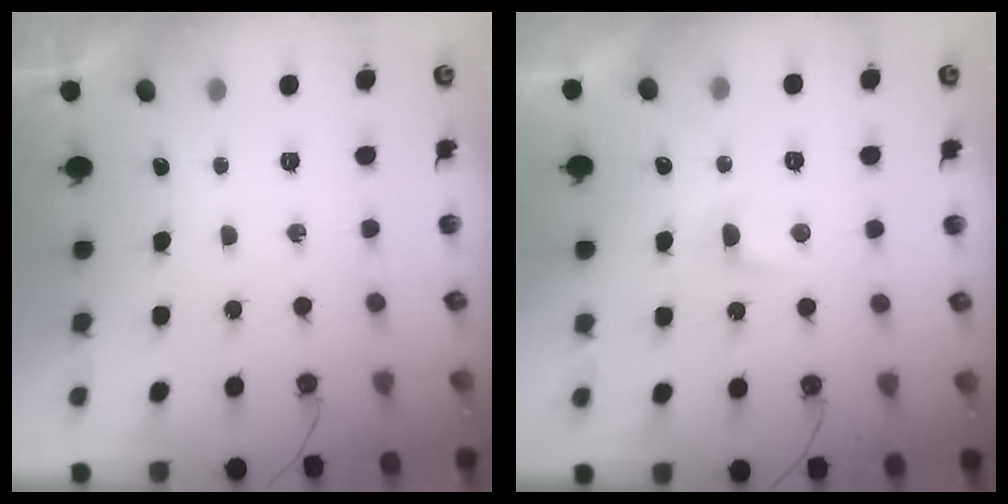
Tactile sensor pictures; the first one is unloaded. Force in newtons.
{"total": 2.5, "press": 2.5, "slide": 0.4}